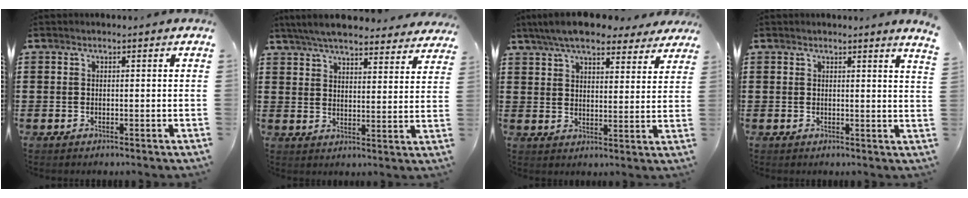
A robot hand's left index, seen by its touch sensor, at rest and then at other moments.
{"total": 6.3, "force": [5.9, 0.4, 2.0], "torque": [-0.062, -0.023, 0.106]}
{"total": 7.8, "force": [6.8, 1.6, 3.3], "torque": [-0.080, -0.014, 0.124]}
{"total": 1.5, "force": [1.3, -0.5, 0.7], "torque": [-0.016, -0.005, 0.024]}